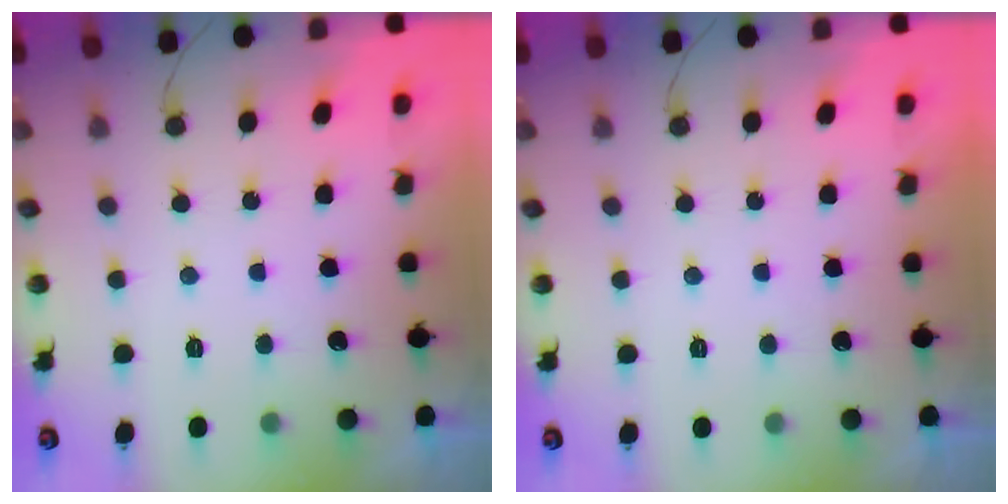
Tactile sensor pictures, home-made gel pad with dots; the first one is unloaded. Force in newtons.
{"total": 1.6, "press": 1.6, "slide": 0.0}